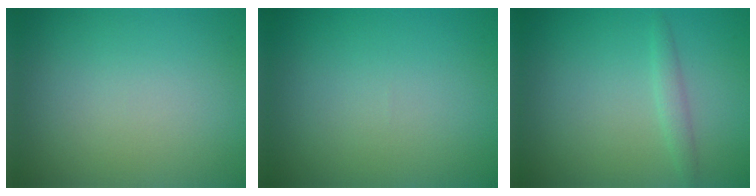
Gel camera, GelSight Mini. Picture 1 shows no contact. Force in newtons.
{"total": 0.0}
{"total": 1.3, "press": 1.3, "slide": 0.0}